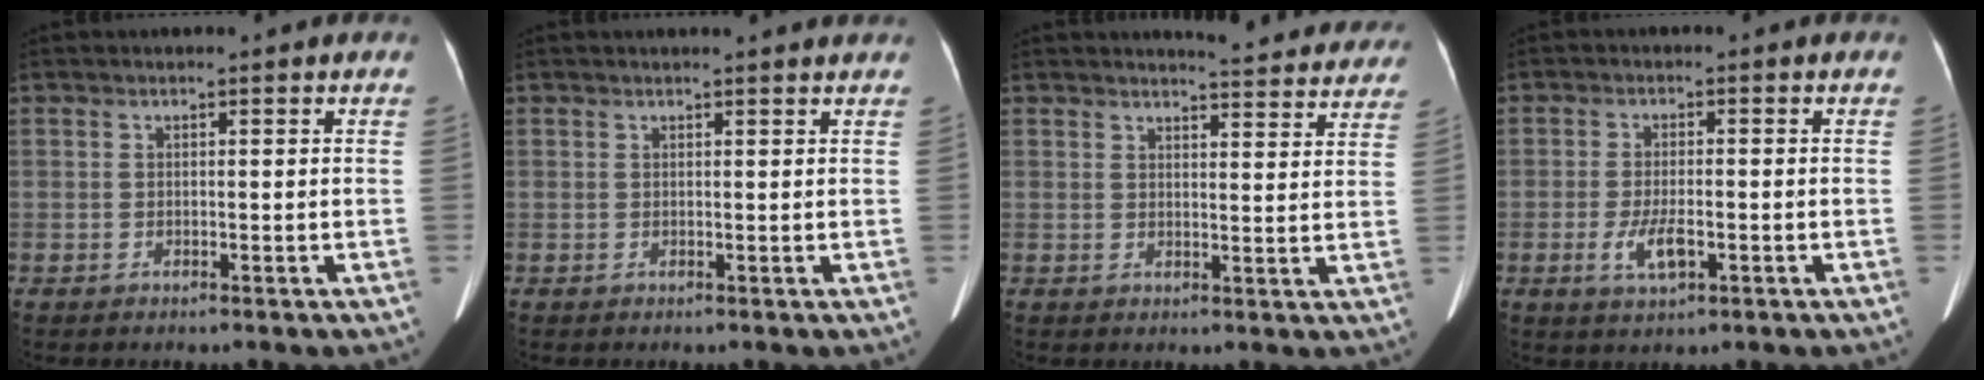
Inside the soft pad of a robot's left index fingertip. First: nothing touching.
{"total": 3.3, "force": [3.2, -0.2, 0.9], "torque": [-0.013, 0.008, 0.028]}
{"total": 11.8, "force": [11.5, 1.7, 2.0], "torque": [-0.004, -0.032, 0.110]}
{"total": 4.4, "force": [-1.5, 1.5, 3.8], "torque": [-0.084, -0.005, -0.020]}